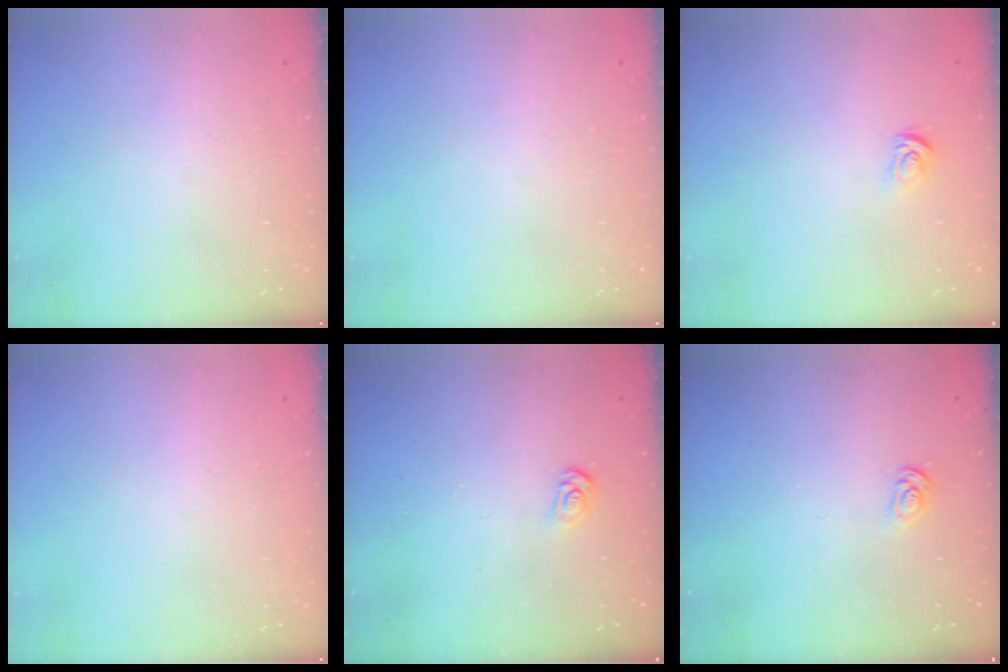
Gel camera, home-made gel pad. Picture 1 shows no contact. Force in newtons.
{"total": 0.0}
{"total": 2.8, "press": 2.8, "slide": 0.4}
{"total": 0.0}
{"total": 3.4, "press": 3.4, "slide": 0.3}
{"total": 2.7, "press": 2.7, "slide": 0.3}